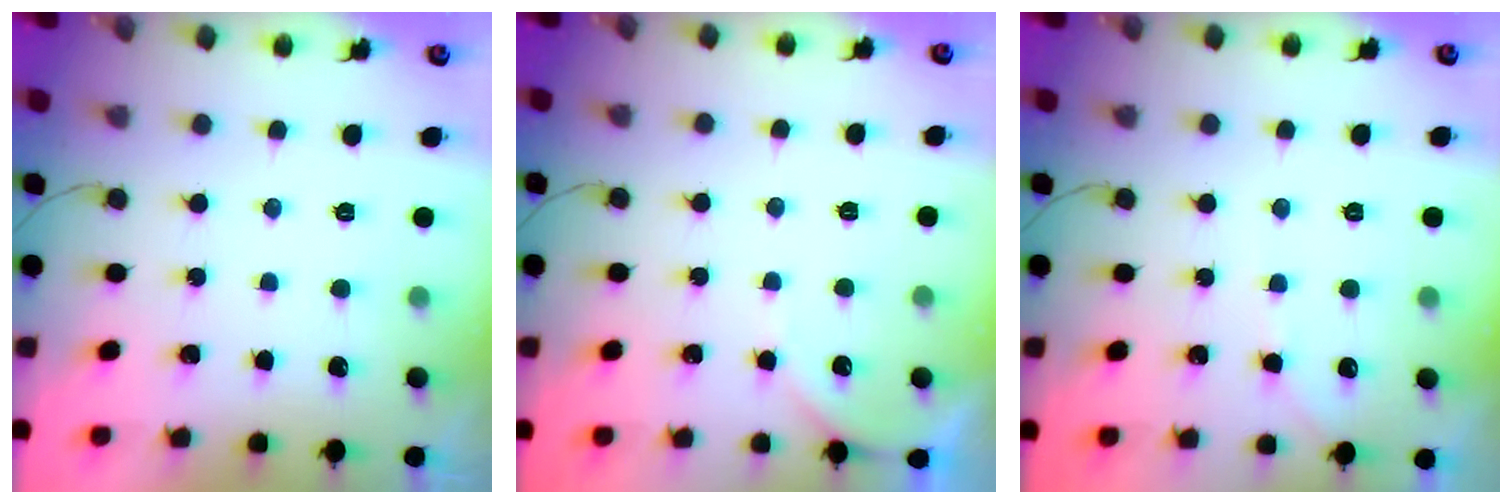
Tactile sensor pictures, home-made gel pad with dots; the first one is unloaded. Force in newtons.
{"total": 4.6, "press": 4.5, "slide": 0.6}
{"total": 4.7, "press": 4.6, "slide": 0.7}